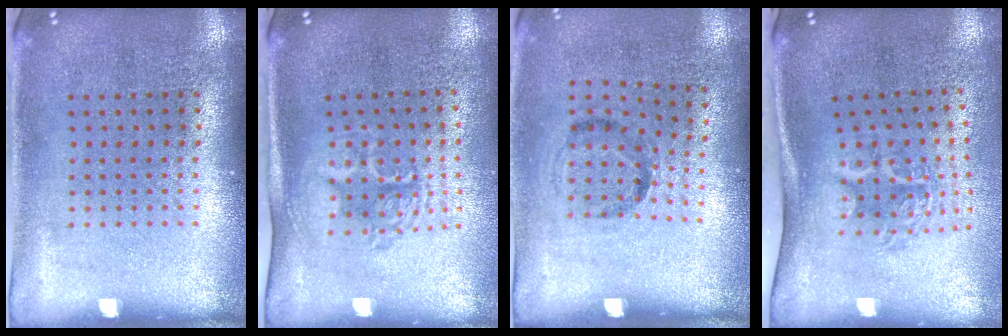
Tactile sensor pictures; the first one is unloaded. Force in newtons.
{"total": 1.7, "press": 1.4, "slide": 1.0}
{"total": 1.2, "press": 0.8, "slide": 0.9}
{"total": 1.9, "press": 1.2, "slide": 1.4}